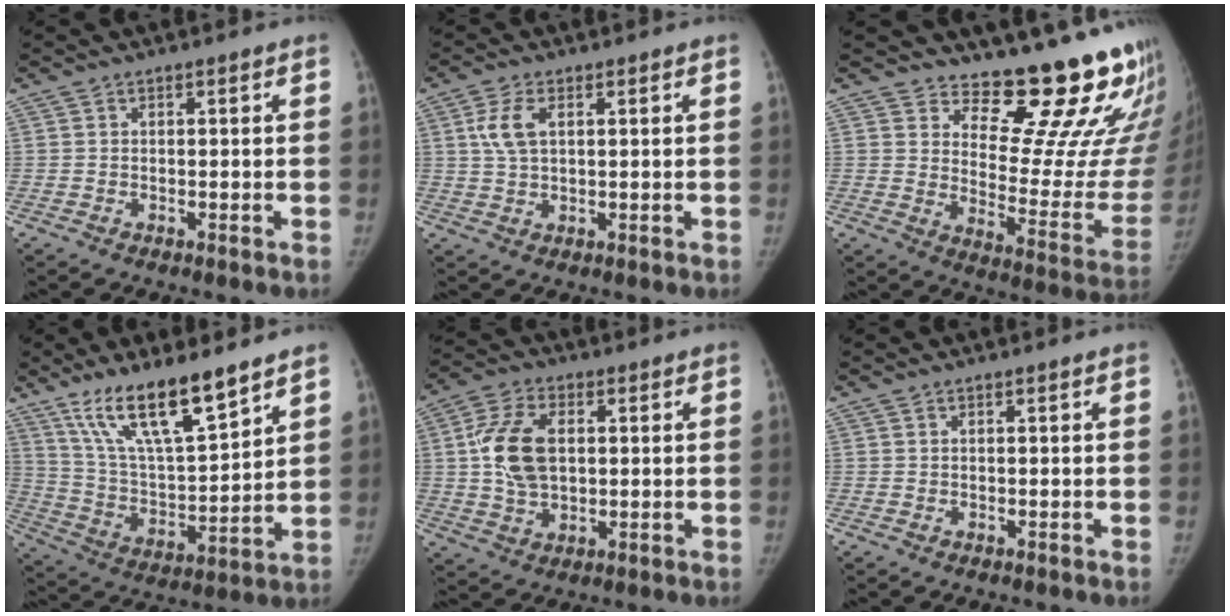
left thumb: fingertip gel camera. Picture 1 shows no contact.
{"total": 5.2, "force": [1.5, 2.9, 4.1], "torque": [-0.088, 0.003, 0.030]}
{"total": 20.9, "force": [17.7, 5.8, 9.5], "torque": [-0.073, -0.179, 0.221]}
{"total": 17.0, "force": [12.0, 4.3, 11.3], "torque": [-0.180, -0.064, 0.233]}
{"total": 11.4, "force": [1.4, 7.3, 8.7], "torque": [-0.158, 0.005, 0.028]}
{"total": 0.0}